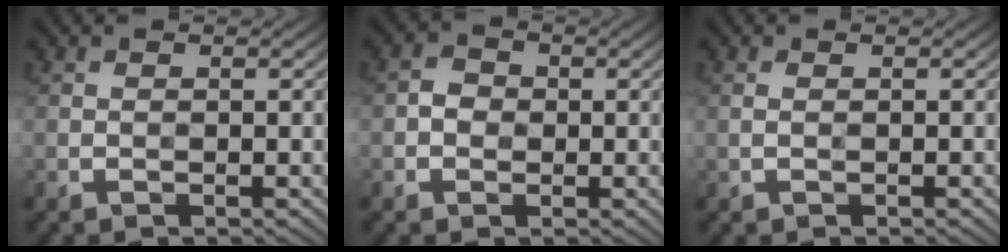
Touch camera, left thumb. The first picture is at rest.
{"total": 2.0, "force": [-0.3, 1.8, 0.9], "torque": [-0.017, -0.001, -0.012]}
{"total": 0.5, "force": [0.0, 0.1, 0.5], "torque": [-0.013, 0.000, -0.002]}